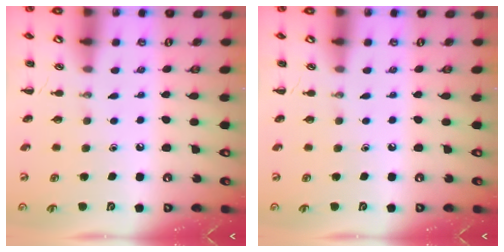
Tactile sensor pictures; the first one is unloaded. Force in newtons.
{"total": 0.0}